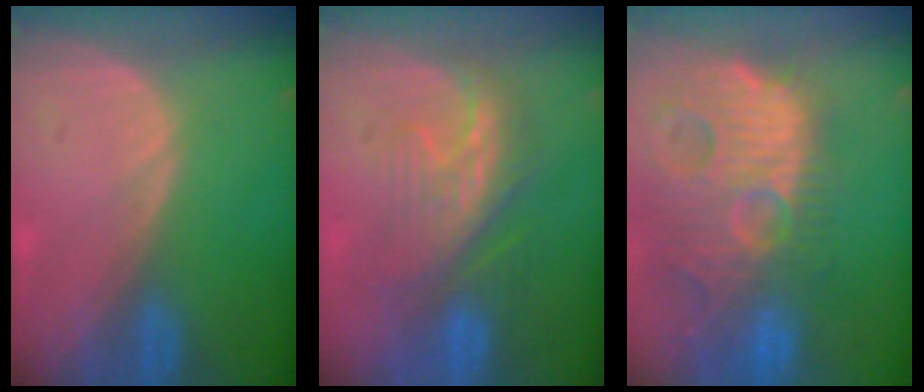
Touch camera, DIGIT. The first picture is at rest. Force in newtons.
{"total": 7.9, "press": 7.8, "slide": 1.4}
{"total": 14.8, "press": 12.7, "slide": 7.6}